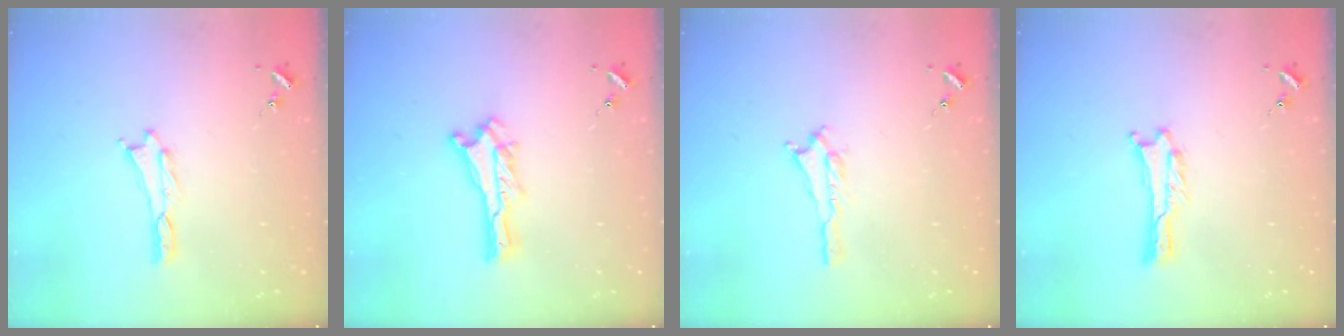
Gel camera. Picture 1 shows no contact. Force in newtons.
{"total": 0.0}
{"total": 1.4, "press": 1.4, "slide": 0.2}
{"total": 0.5, "press": 0.5, "slide": 0.1}